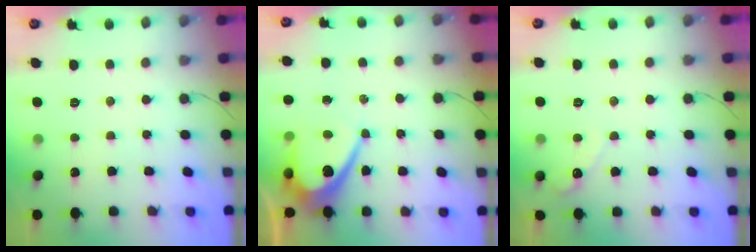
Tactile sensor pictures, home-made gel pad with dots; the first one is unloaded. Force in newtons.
{"total": 10.3, "press": 10.2, "slide": 0.9}
{"total": 3.1, "press": 3.0, "slide": 0.3}